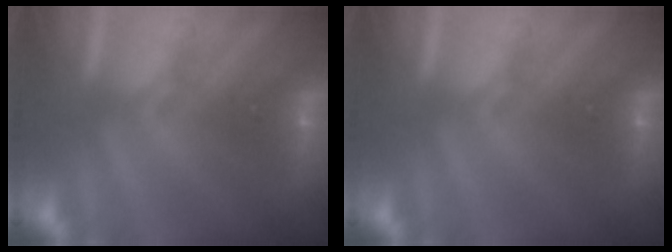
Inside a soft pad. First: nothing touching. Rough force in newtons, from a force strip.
{"total": 0.0}